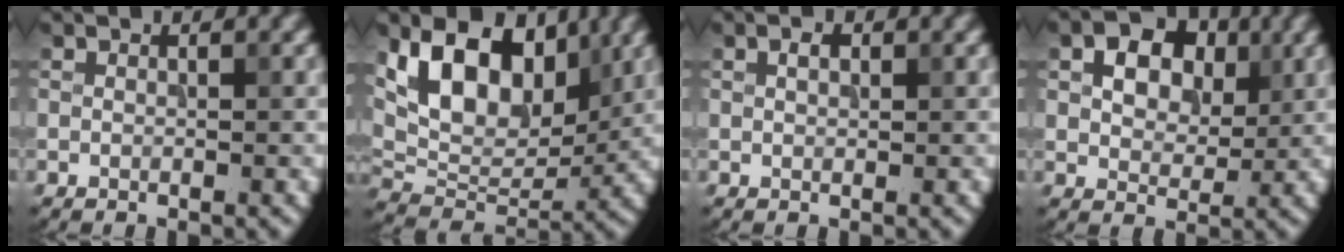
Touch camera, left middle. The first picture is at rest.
{"total": 10.0, "force": [4.0, 6.2, 6.8], "torque": [-0.120, -0.007, 0.066]}
{"total": 1.0, "force": [0.4, 0.6, 0.7], "torque": [-0.014, 0.002, 0.006]}
{"total": 5.6, "force": [2.0, 3.8, 3.5], "torque": [-0.058, 0.006, 0.021]}